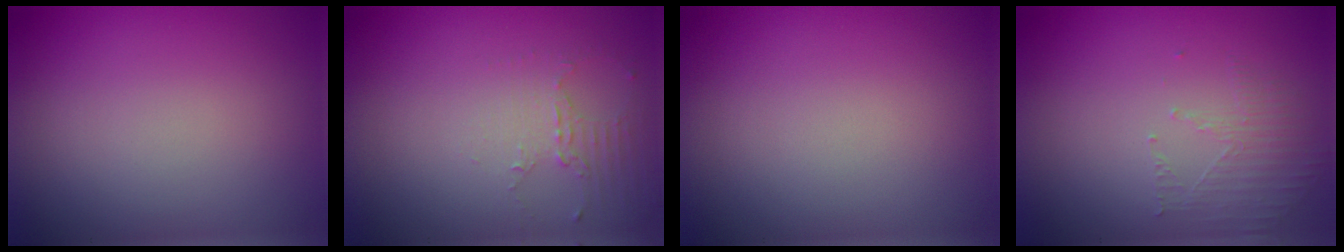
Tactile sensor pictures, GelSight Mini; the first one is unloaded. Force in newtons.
{"total": 2.2, "press": 1.6, "slide": 1.5}
{"total": 0.0}
{"total": 1.6, "press": 0.7, "slide": 1.4}